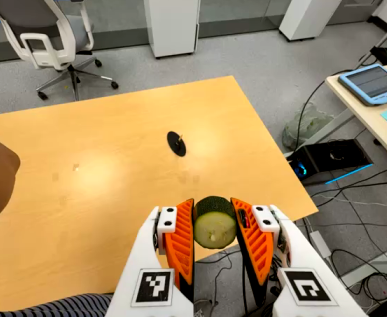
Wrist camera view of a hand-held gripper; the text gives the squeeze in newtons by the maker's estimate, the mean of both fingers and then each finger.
{"total": 11.1, "left": 10.1, "right": 12.1}